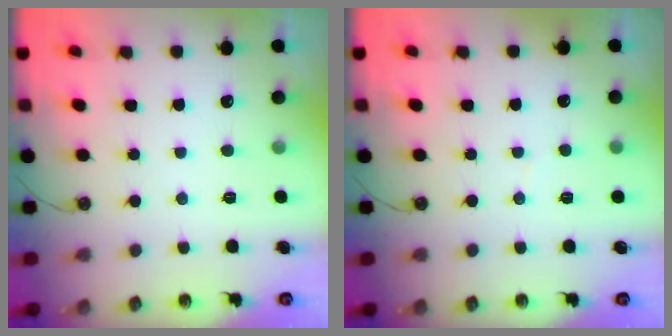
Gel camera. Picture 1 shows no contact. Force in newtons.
{"total": 2.3, "press": 2.3, "slide": 0.3}